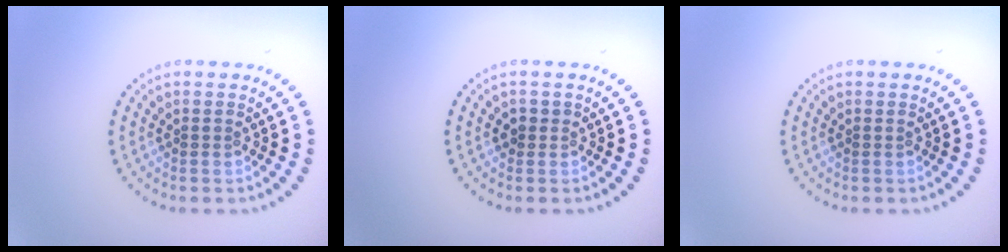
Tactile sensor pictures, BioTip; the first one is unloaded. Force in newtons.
{"total": 1.1, "press": 1.0, "slide": 0.5}
{"total": 0.0}